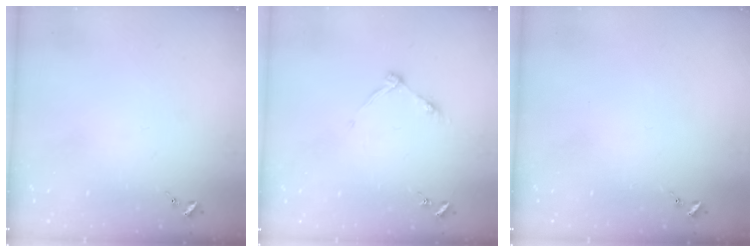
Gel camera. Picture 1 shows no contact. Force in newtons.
{"total": 6.0, "press": 6.0, "slide": 0.7}
{"total": 0.0}